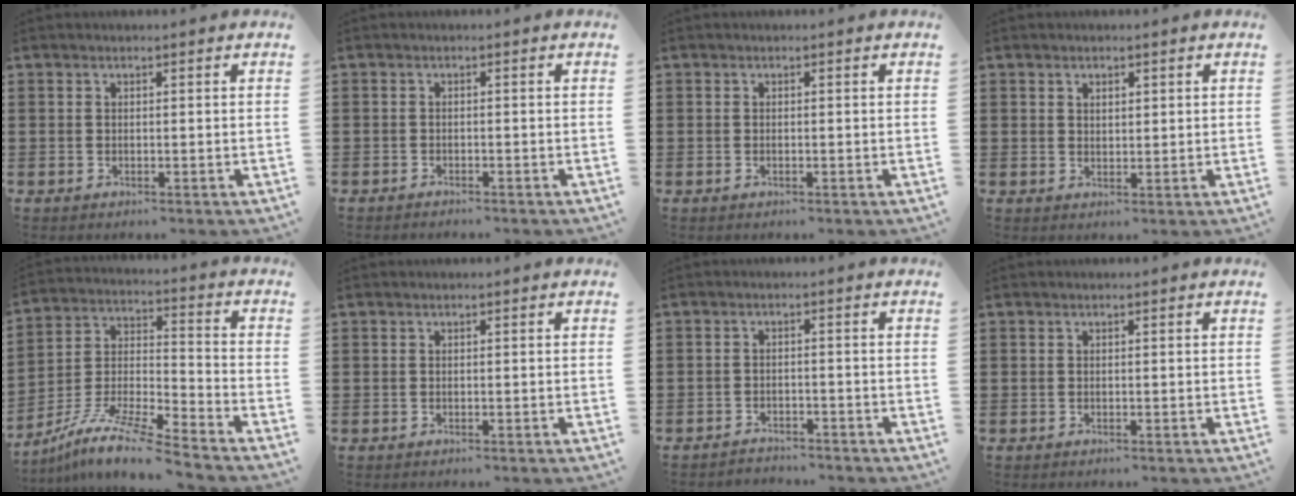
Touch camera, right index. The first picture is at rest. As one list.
[{"total": 1.0, "force": [-0.9, 0.1, -0.1], "torque": [-0.001, 0.002, -0.021]}, {"total": 0.0}, {"total": 1.4, "force": [1.0, 0.8, 0.4], "torque": [-0.010, 0.004, 0.020]}, {"total": 10.4, "force": [-9.1, 0.5, 5.0], "torque": [-0.107, 0.006, -0.187]}, {"total": 0.0}, {"total": 2.1, "force": [-2.1, 0.3, -0.1], "torque": [-0.006, 0.001, -0.047]}, {"total": 0.0}]